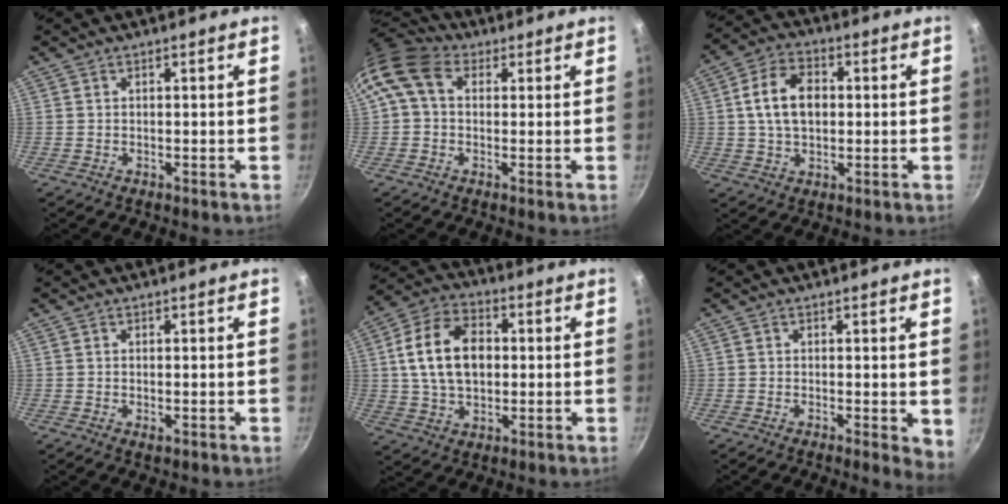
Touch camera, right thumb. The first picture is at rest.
{"total": 10.6, "force": [2.4, 8.0, 6.5], "torque": [-0.123, 0.019, 0.025]}
{"total": 10.6, "force": [1.2, 7.2, 7.7], "torque": [-0.120, 0.018, 0.013]}
{"total": 0.9, "force": [-0.1, 0.3, 0.8], "torque": [-0.014, -0.002, -0.002]}
{"total": 14.6, "force": [1.5, 9.9, 10.6], "torque": [-0.169, 0.015, 0.017]}
{"total": 3.6, "force": [-0.2, 1.3, 3.3], "torque": [-0.040, -0.011, -0.003]}